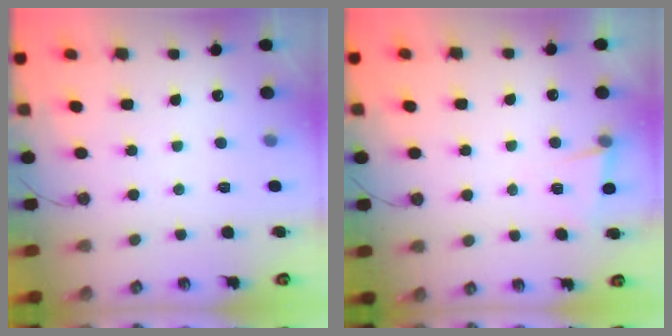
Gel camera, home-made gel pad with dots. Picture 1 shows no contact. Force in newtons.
{"total": 3.0, "press": 2.7, "slide": 1.2}